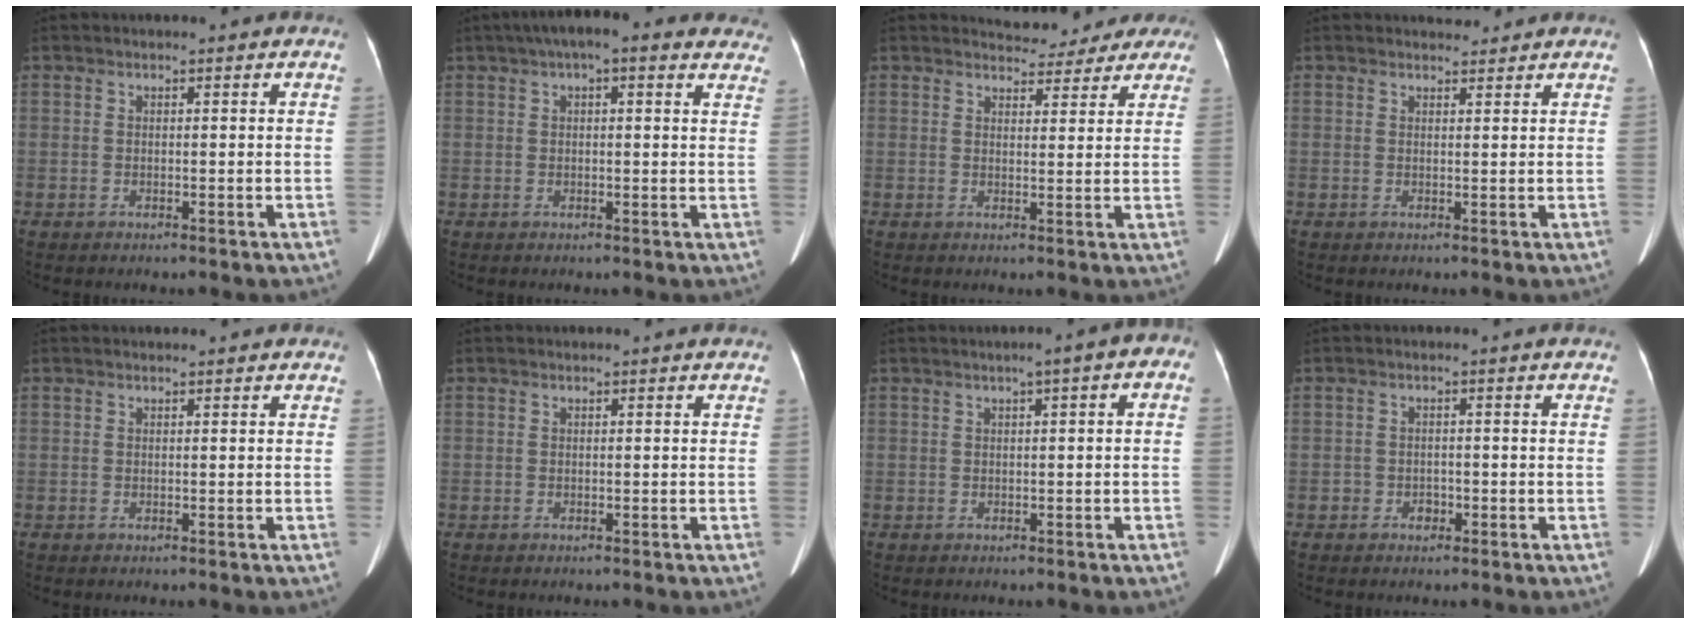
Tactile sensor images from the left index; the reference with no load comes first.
{"total": 12.1, "force": [8.9, 3.5, 7.4], "torque": [-0.093, 0.042, 0.101]}
{"total": 7.3, "force": [6.7, 2.9, 0.8], "torque": [0.005, 0.011, 0.064]}
{"total": 1.7, "force": [1.6, 0.6, -0.1], "torque": [0.001, 0.001, 0.023]}
{"total": 1.6, "force": [1.3, 0.5, 0.7], "torque": [-0.009, 0.018, 0.011]}
{"total": 0.0}
{"total": 3.9, "force": [0.9, 0.9, 3.7], "torque": [-0.043, 0.021, 0.004]}
{"total": 1.5, "force": [-1.1, 1.1, 0.3], "torque": [-0.005, 0.000, -0.016]}